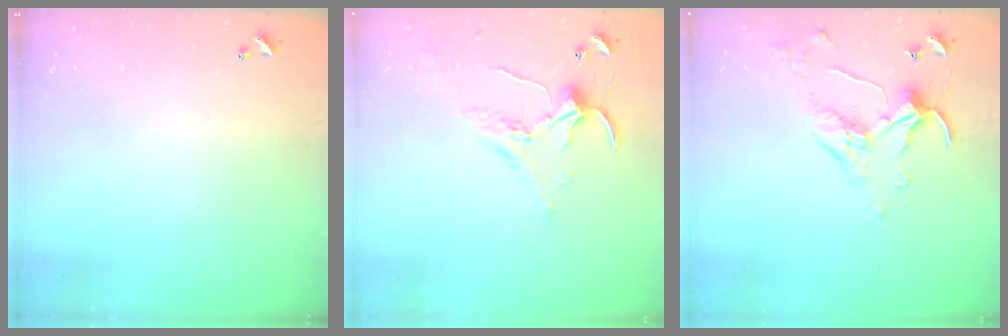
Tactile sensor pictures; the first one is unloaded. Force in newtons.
{"total": 1.5, "press": 1.5, "slide": 0.3}
{"total": 4.0, "press": 3.9, "slide": 0.5}